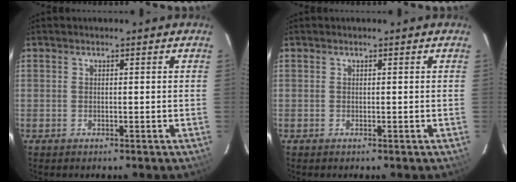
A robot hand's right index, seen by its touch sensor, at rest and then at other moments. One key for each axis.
{"total": 0.0}